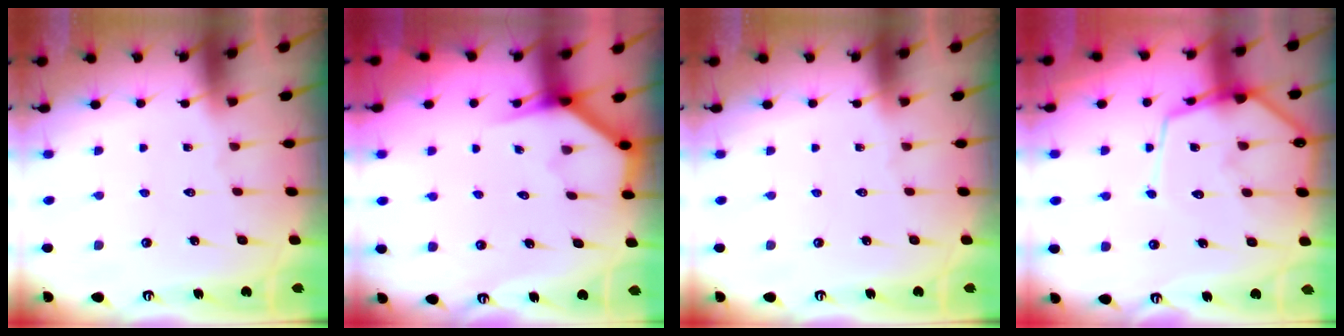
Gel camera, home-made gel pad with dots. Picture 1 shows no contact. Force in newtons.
{"total": 3.9, "press": 3.9, "slide": 0.3}
{"total": 0.0}
{"total": 11.6, "press": 11.5, "slide": 1.4}